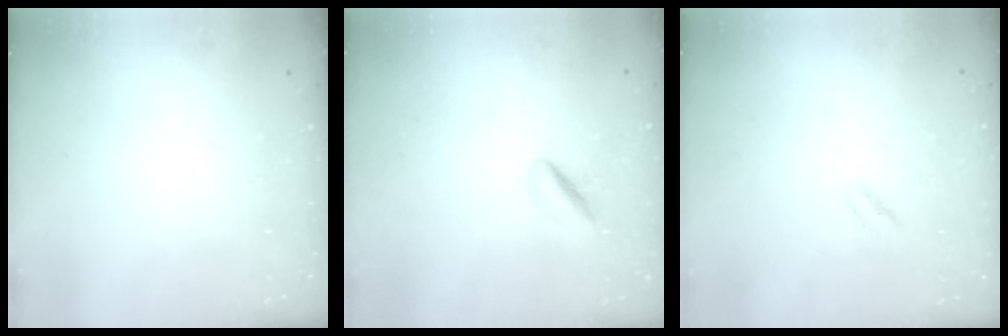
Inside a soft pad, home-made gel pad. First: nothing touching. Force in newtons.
{"total": 2.9, "press": 2.9, "slide": 0.4}
{"total": 2.7, "press": 2.5, "slide": 0.9}